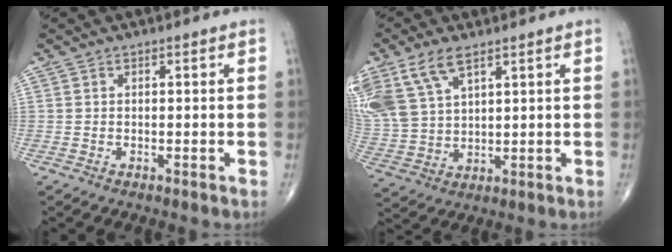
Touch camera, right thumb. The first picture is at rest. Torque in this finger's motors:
{"motor_torque": [-0.67, 2.30, 1.21, 1.15, 0.14]}